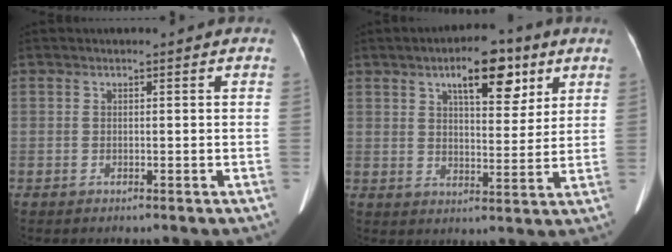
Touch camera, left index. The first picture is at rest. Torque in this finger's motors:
{"motor_torque": [0.17, -0.40, 0.12, 0.03]}